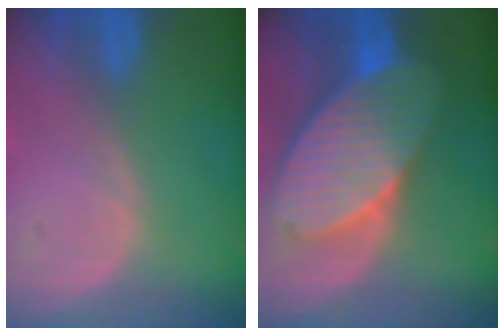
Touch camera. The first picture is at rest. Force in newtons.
{"total": 10.3, "press": 10.3, "slide": 0.7}